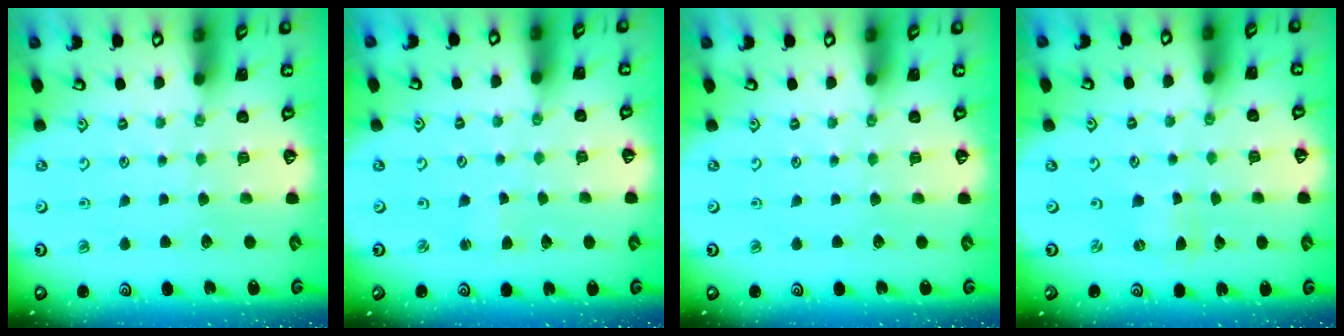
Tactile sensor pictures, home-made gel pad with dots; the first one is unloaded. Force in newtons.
{"total": 1.6, "press": 1.6, "slide": 0.2}
{"total": 0.0}
{"total": 0.0}